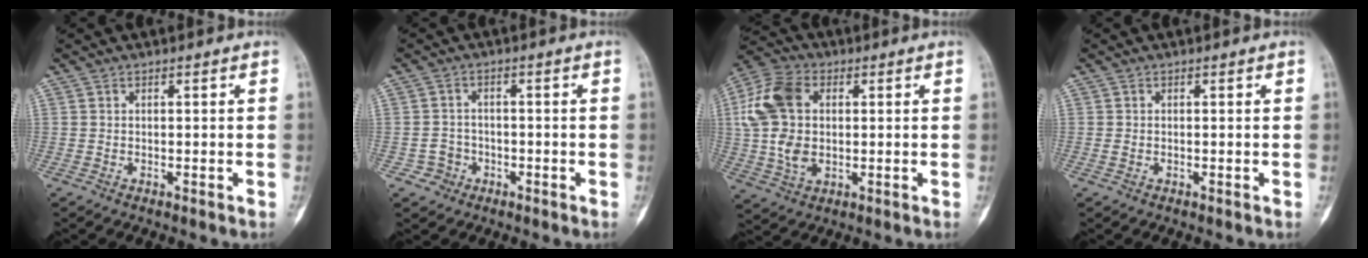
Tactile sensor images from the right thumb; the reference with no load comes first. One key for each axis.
{"total": 3.7, "fx": -1.5, "fy": 3.3, "fz": 0.0, "tx": 0.028, "ty": 0.015, "tz": -0.028}
{"total": 14.1, "fx": 2.0, "fy": 9.6, "fz": 10.2, "tx": -0.198, "ty": 0.013, "tz": 0.033}
{"total": 0.8, "fx": -0.1, "fy": 0.7, "fz": 0.5, "tx": -0.005, "ty": 0.000, "tz": -0.003}